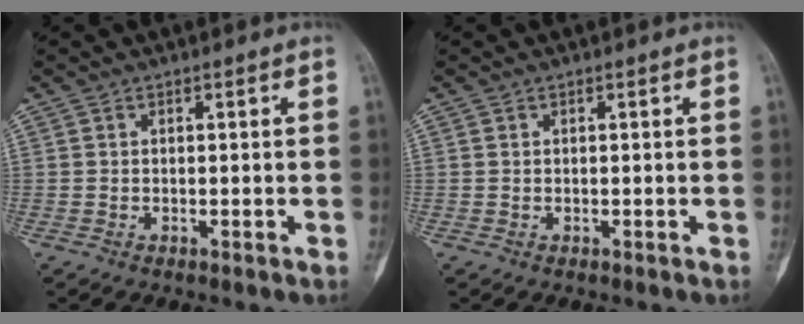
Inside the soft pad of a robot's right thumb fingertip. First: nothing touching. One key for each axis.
{"total": 0.0}